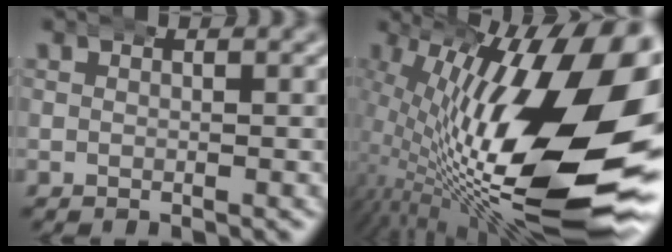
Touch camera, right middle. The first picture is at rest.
{"total": 23.7, "force": [-2.1, 9.5, 21.6], "torque": [-0.311, -0.011, -0.008]}